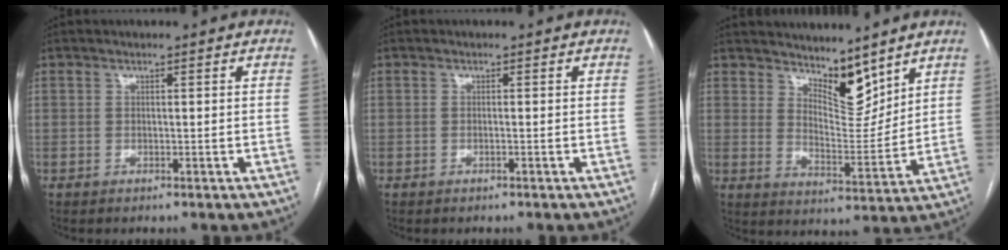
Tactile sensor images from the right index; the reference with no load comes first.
{"total": 0.0}
{"total": 7.9, "force": [6.6, 2.5, 3.4], "torque": [-0.053, -0.010, 0.123]}